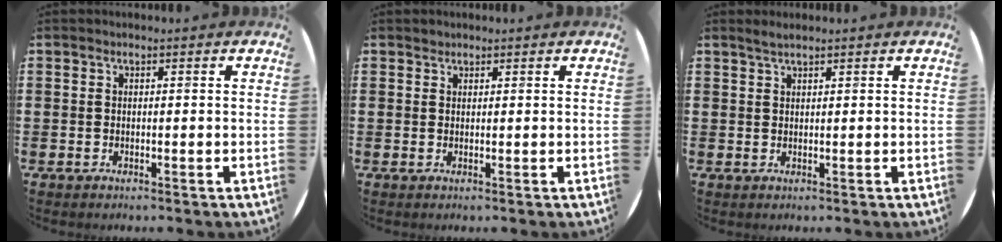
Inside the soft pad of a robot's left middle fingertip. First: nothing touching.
{"total": 0.6, "force": [0.6, 0.2, -0.1], "torque": [0.002, 0.003, 0.012]}
{"total": 1.3, "force": [1.1, -0.1, 0.6], "torque": [-0.013, 0.001, 0.021]}